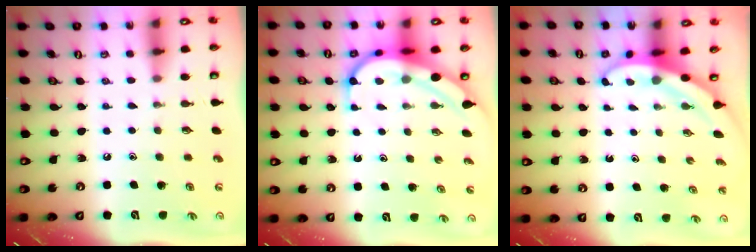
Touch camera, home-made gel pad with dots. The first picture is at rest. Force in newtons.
{"total": 7.0, "press": 6.9, "slide": 0.8}
{"total": 3.3, "press": 3.3, "slide": 0.1}